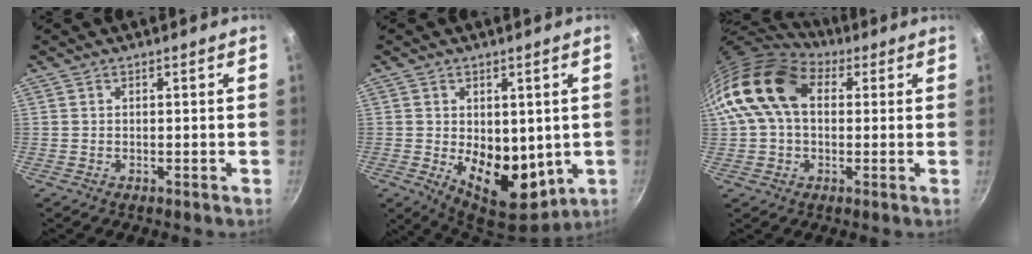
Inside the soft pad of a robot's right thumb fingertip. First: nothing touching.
{"total": 13.4, "force": [-0.7, 8.8, 10.1], "torque": [-0.122, -0.038, 0.008]}
{"total": 15.4, "force": [3.2, 10.6, 10.7], "torque": [-0.186, 0.021, 0.040]}